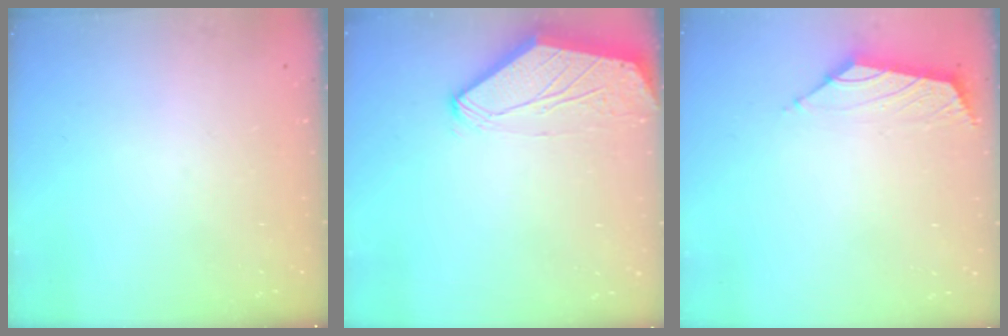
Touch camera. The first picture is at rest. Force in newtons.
{"total": 0.0}
{"total": 1.6, "press": 1.4, "slide": 0.7}